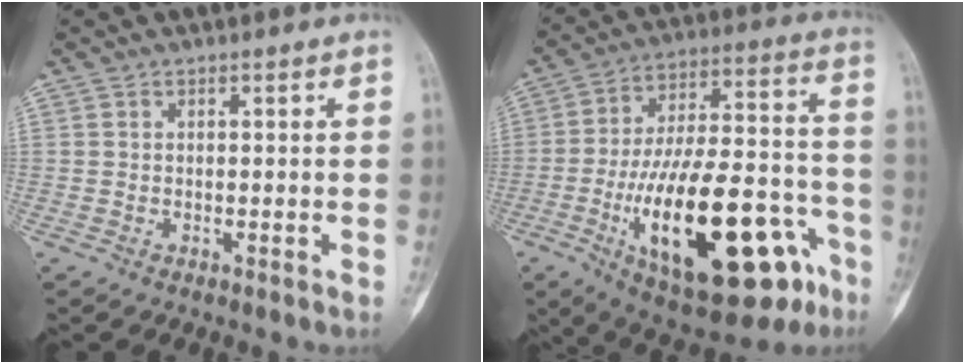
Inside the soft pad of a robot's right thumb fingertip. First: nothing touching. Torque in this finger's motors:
{"motor_torque": [2.71, 2.31, 1.55, -1.23, 0.61]}